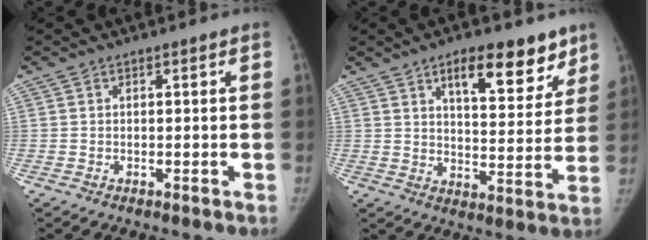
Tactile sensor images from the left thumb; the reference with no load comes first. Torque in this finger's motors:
{"motor_torque": [0.27, 0.30, 0.93, -0.53, 0.00]}